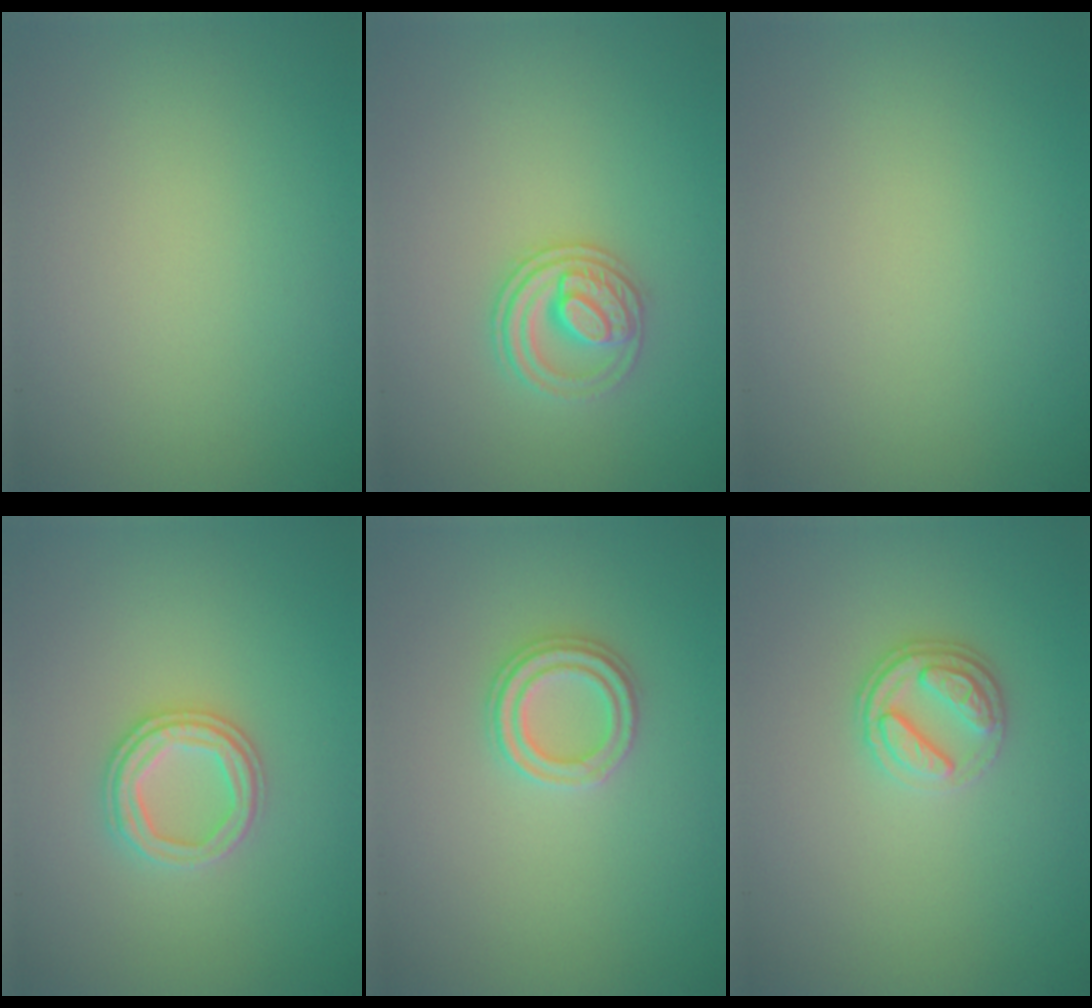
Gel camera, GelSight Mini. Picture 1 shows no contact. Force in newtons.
{"total": 2.8, "press": 2.6, "slide": 1.1}
{"total": 0.0}
{"total": 2.8, "press": 2.6, "slide": 1.0}
{"total": 2.4, "press": 2.3, "slide": 0.6}
{"total": 2.8, "press": 2.6, "slide": 1.1}